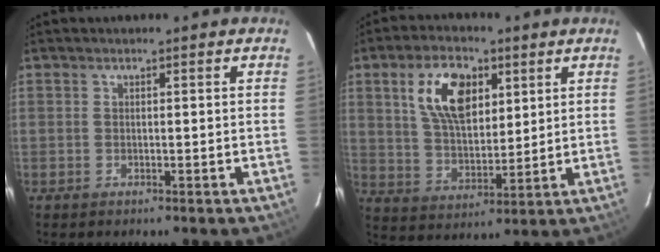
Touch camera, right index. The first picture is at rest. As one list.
[{"total": 12.4, "force": [5.0, 6.6, 9.2], "torque": [-0.167, 0.016, 0.099]}]